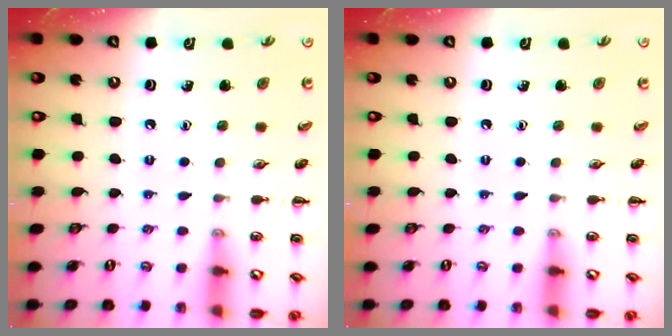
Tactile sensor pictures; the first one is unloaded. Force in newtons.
{"total": 0.0}